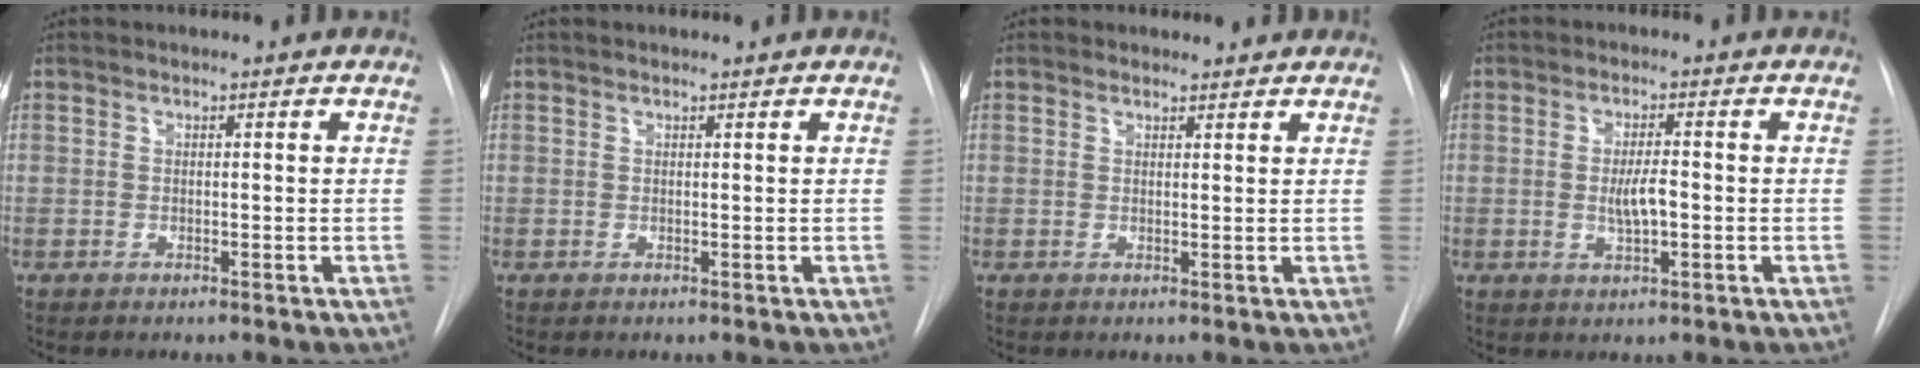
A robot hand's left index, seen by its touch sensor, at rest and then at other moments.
{"total": 0.6, "force": [0.6, 0.0, 0.1], "torque": [-0.004, 0.009, 0.013]}
{"total": 1.8, "force": [1.6, 0.8, -0.1], "torque": [0.000, 0.007, 0.018]}
{"total": 3.8, "force": [-0.5, 0.9, 3.7], "torque": [-0.069, -0.002, -0.006]}